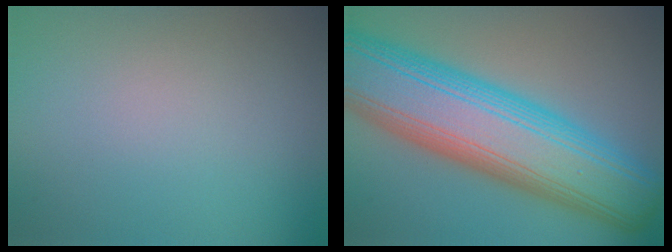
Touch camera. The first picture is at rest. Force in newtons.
{"total": 13.6, "press": 13.6, "slide": 0.1}